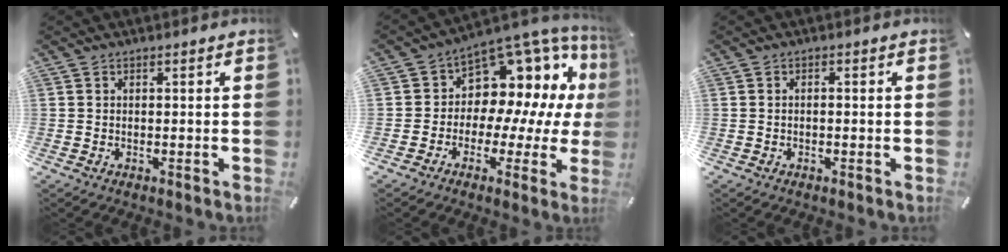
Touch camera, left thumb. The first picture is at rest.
{"total": 10.4, "force": [6.0, 7.5, 4.2], "torque": [-0.070, -0.078, 0.108]}
{"total": 0.9, "force": [-0.4, 0.2, 0.7], "torque": [-0.014, -0.001, -0.006]}